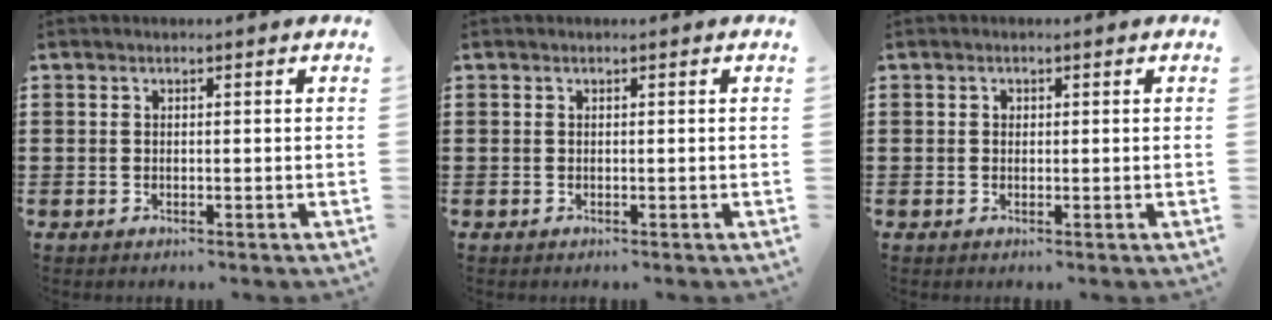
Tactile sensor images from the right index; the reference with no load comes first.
{"total": 0.0}
{"total": 0.6, "force": [0.1, 0.6, 0.2], "torque": [-0.005, 0.004, 0.002]}